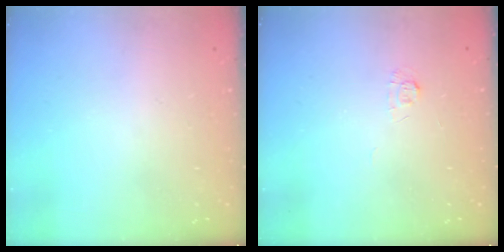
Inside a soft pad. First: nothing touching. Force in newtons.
{"total": 3.9, "press": 3.9, "slide": 0.4}